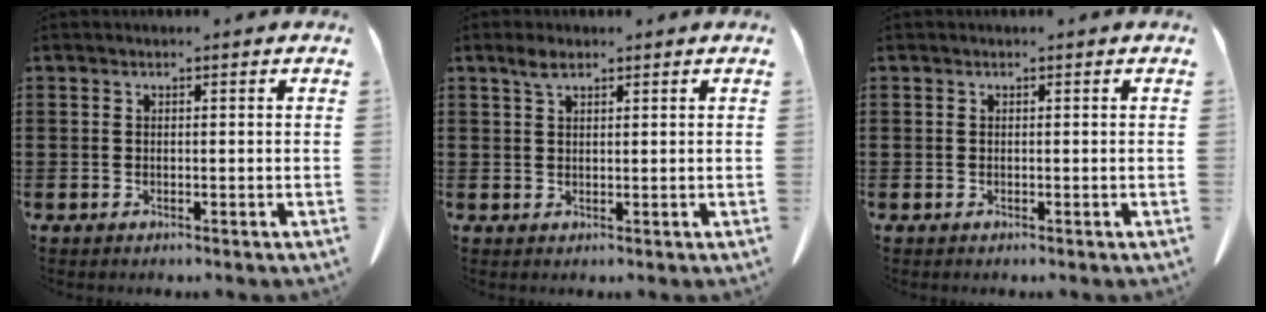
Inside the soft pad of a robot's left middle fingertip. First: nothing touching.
{"total": 2.2, "force": [1.4, 0.9, 1.5], "torque": [-0.033, 0.003, 0.026]}
{"total": 0.0}